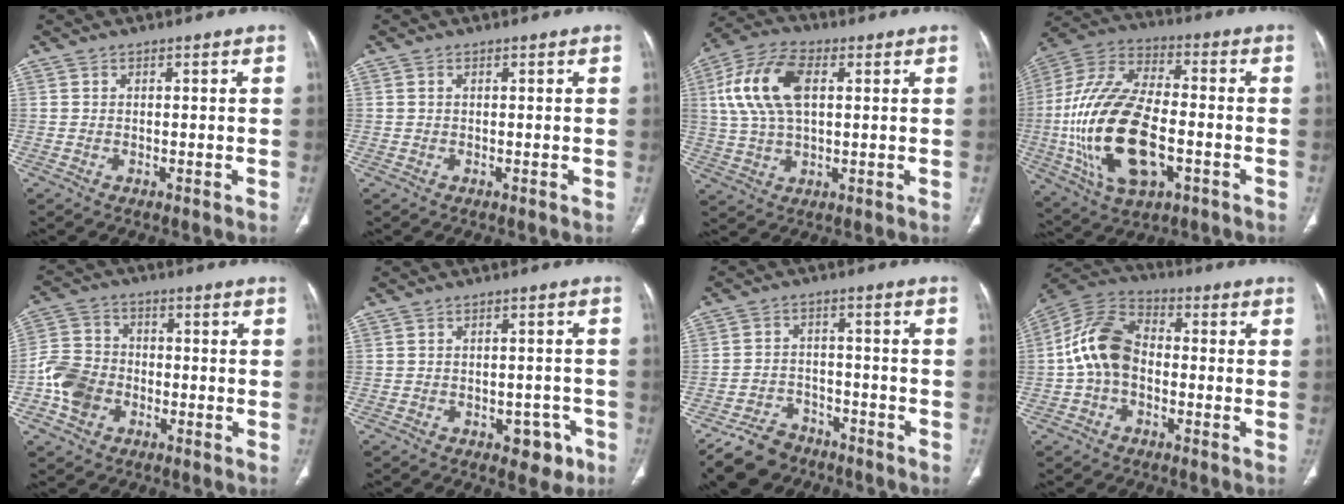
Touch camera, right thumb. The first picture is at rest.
{"total": 0.0}
{"total": 14.2, "force": [3.3, 7.7, 11.5], "torque": [-0.240, 0.014, 0.064]}
{"total": 24.2, "force": [-4.6, 12.5, 20.2], "torque": [-0.416, 0.013, -0.075]}
{"total": 9.2, "force": [-3.1, 7.5, 4.4], "torque": [-0.073, 0.024, -0.061]}
{"total": 5.3, "force": [-2.8, 3.3, 3.0], "torque": [-0.014, 0.020, -0.031]}
{"total": 9.3, "force": [-7.3, 5.4, 2.3], "torque": [-0.032, 0.043, -0.122]}
{"total": 11.8, "force": [-1.4, 8.1, 8.5], "torque": [-0.157, 0.034, -0.040]}